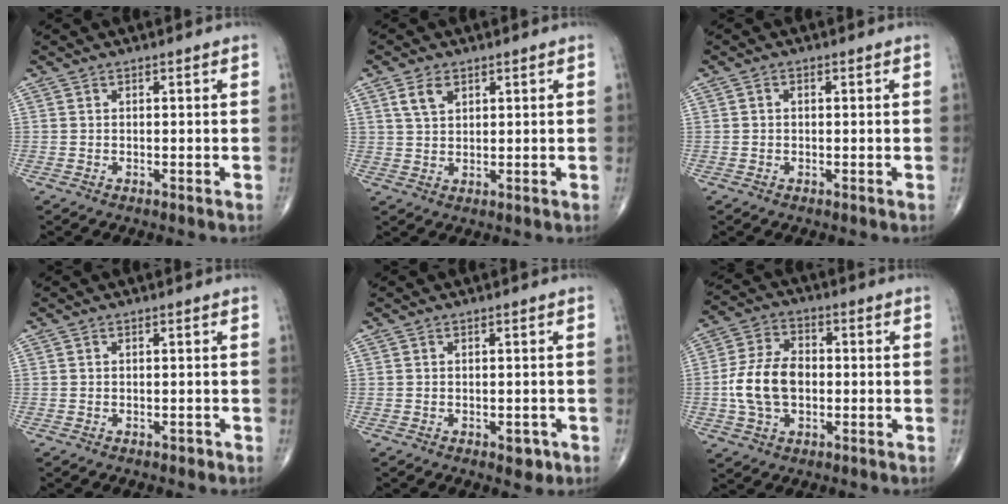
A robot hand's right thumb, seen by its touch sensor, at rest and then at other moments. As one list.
[{"total": 4.0, "force": [2.0, 2.4, 2.5], "torque": [-0.041, -0.005, 0.043]}, {"total": 0.8, "force": [0.0, 0.6, 0.5], "torque": [-0.006, 0.003, -0.001]}, {"total": 0.7, "force": [-0.5, 0.5, 0.3], "torque": [-0.002, 0.000, -0.009]}, {"total": 2.7, "force": [-1.2, 1.5, 1.9], "torque": [-0.011, 0.003, -0.012]}, {"total": 11.6, "force": [-1.2, 7.7, 8.6], "torque": [-0.157, 0.021, -0.026]}]